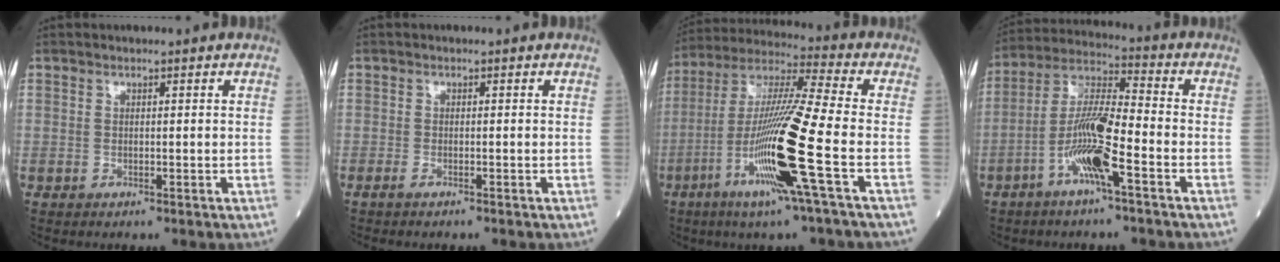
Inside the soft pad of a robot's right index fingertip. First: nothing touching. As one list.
[{"total": 1.2, "force": [-1.0, 0.1, 0.6], "torque": [-0.014, -0.002, -0.013]}, {"total": 17.0, "force": [-5.6, -1.1, 16.0], "torque": [-0.319, -0.018, -0.115]}, {"total": 10.7, "force": [-4.2, 1.0, 9.8], "torque": [-0.198, 0.006, -0.086]}]